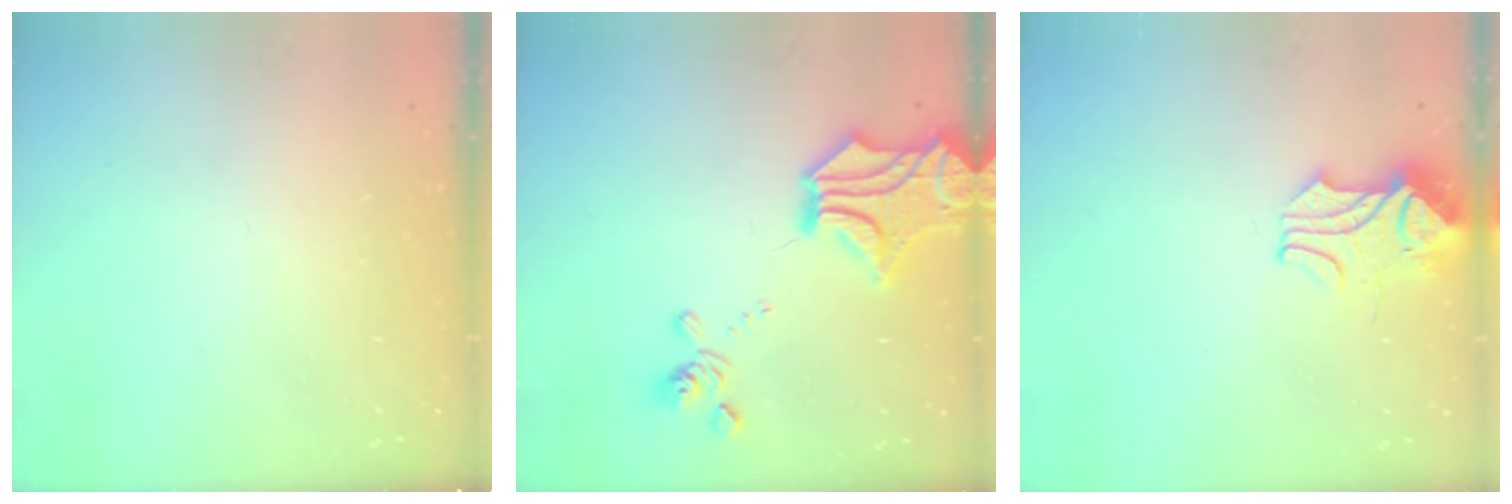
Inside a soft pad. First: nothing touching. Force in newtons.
{"total": 7.4, "press": 6.7, "slide": 3.0}
{"total": 2.1, "press": 1.9, "slide": 0.9}